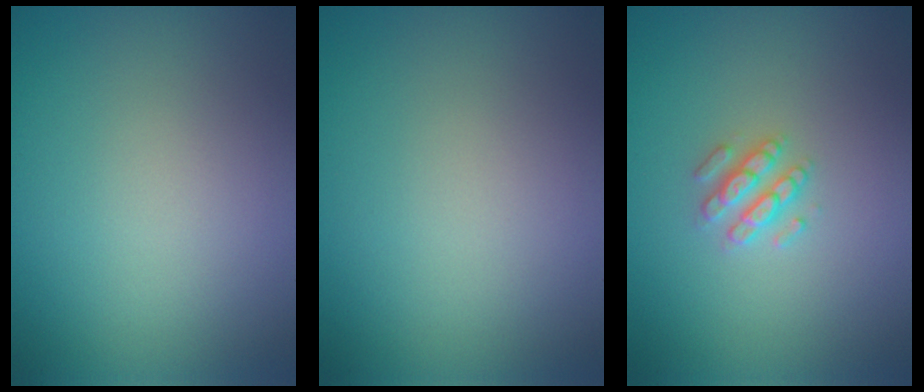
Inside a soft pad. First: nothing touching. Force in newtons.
{"total": 0.0}
{"total": 2.5, "press": 2.4, "slide": 0.5}